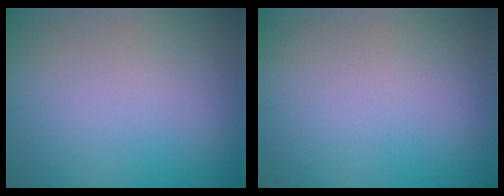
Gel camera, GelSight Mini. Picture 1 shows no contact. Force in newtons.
{"total": 0.0}